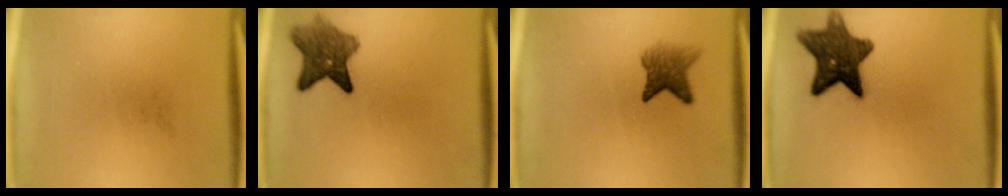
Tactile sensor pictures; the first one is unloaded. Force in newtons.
{"total": 6.7}
{"total": 4.4}
{"total": 11.2}